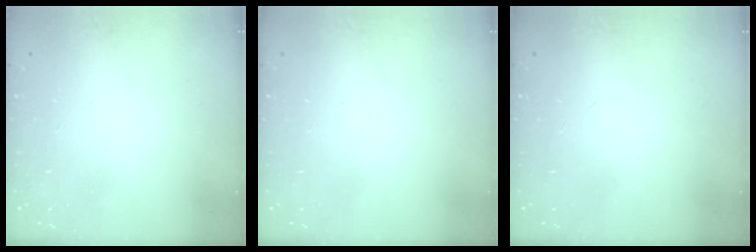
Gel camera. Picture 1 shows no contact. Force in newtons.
{"total": 0.0}
{"total": 0.0}